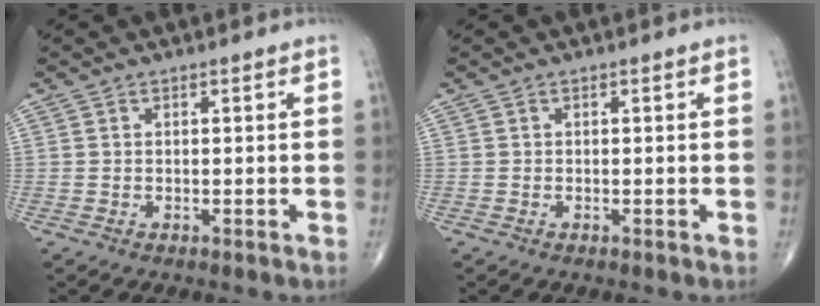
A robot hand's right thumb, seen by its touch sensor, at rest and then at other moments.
{"total": 0.0}